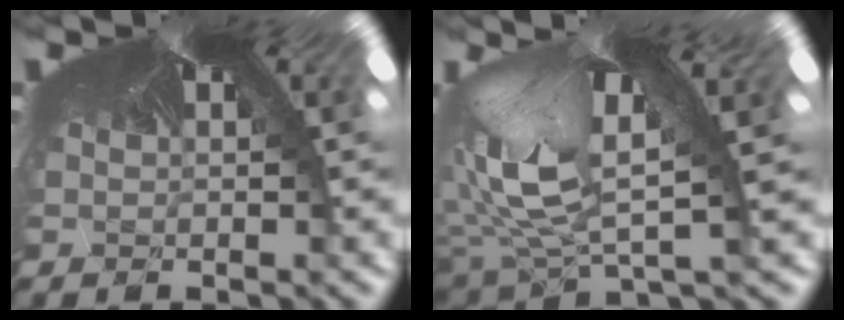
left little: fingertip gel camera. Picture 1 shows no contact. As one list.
[{"total": 4.0, "force": [-3.7, 1.3, 0.7], "torque": [-0.074, -0.079, -0.020]}]